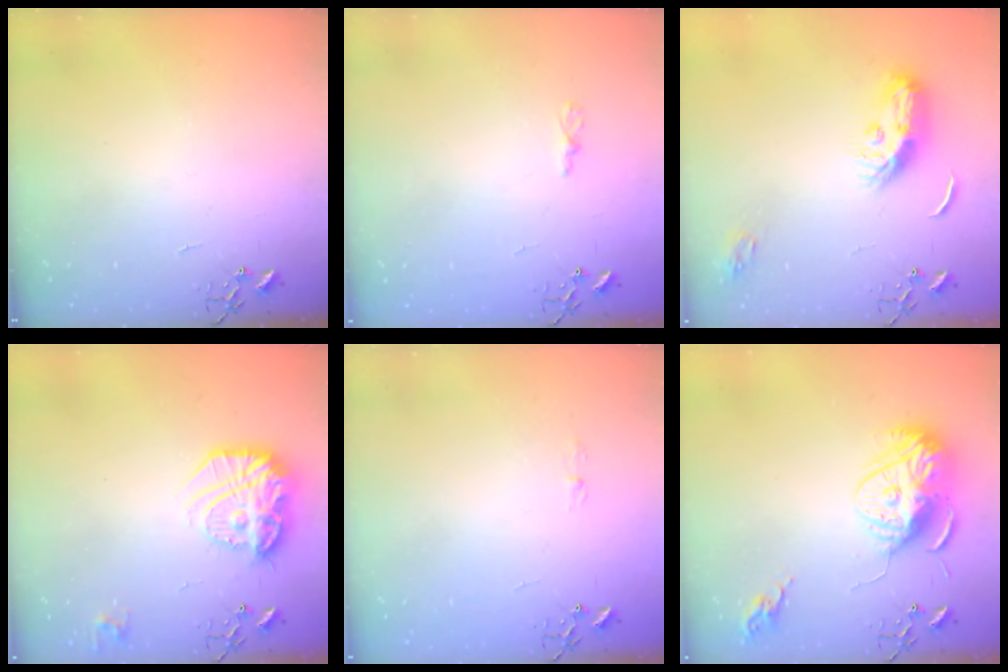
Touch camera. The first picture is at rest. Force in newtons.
{"total": 2.9, "press": 2.9, "slide": 0.4}
{"total": 10.6, "press": 10.6, "slide": 0.0}
{"total": 20.4, "press": 20.3, "slide": 1.8}
{"total": 2.9, "press": 2.9, "slide": 0.4}
{"total": 16.2, "press": 16.1, "slide": 1.3}